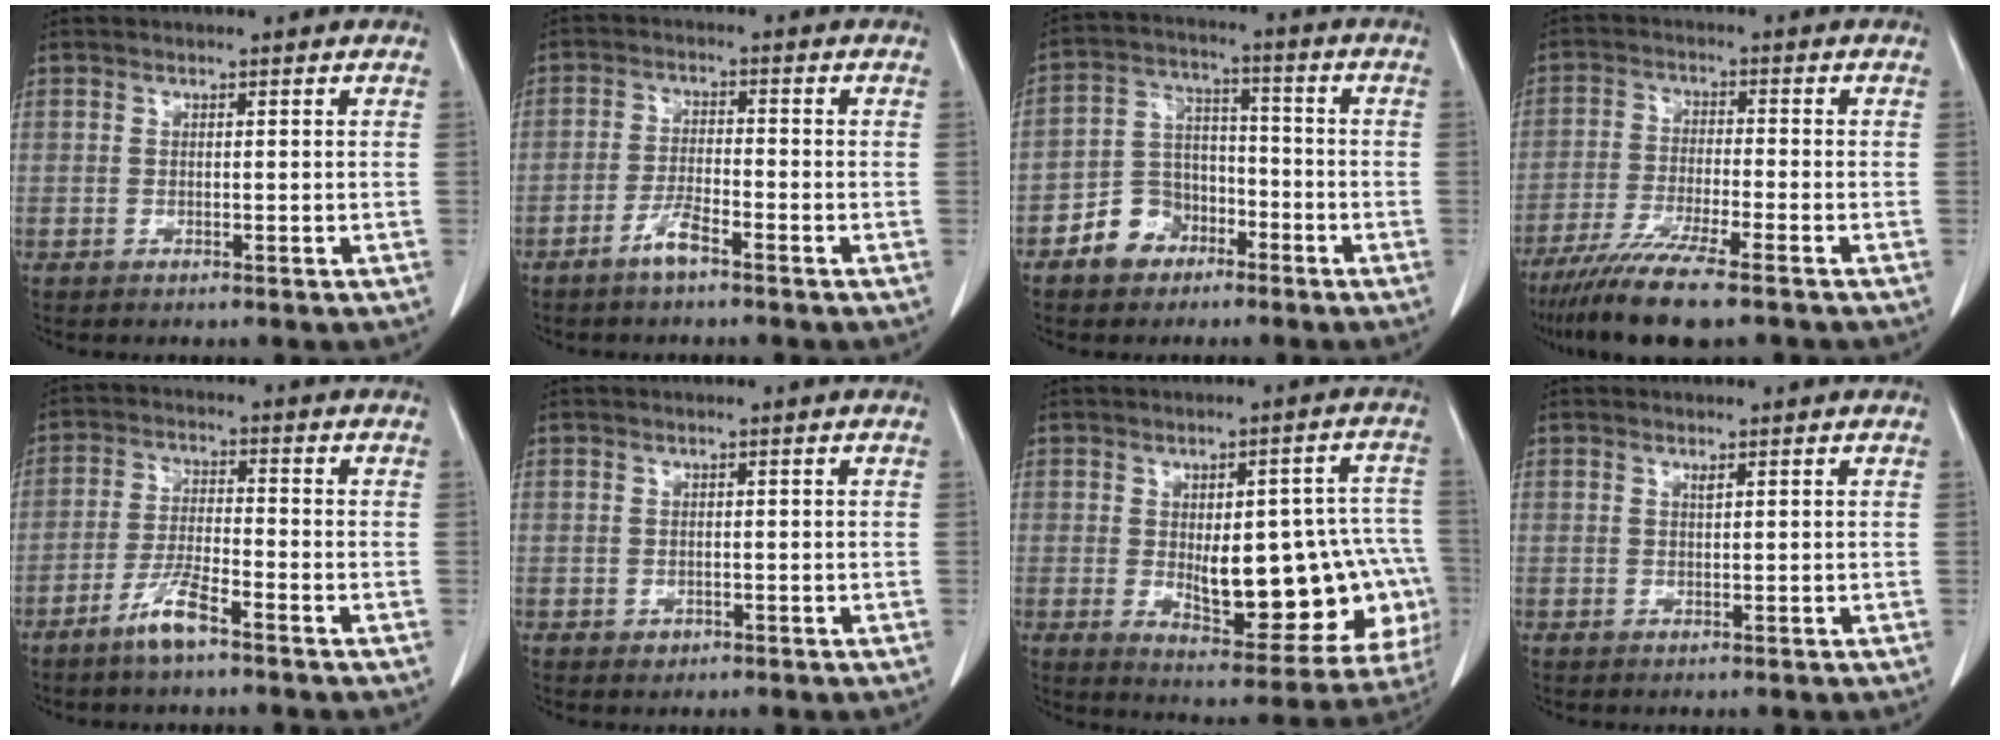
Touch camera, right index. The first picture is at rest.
{"total": 3.7, "force": [-2.7, 0.4, 2.5], "torque": [-0.053, -0.001, -0.054]}
{"total": 7.6, "force": [-4.3, 5.9, 2.2], "torque": [-0.049, 0.023, -0.072]}
{"total": 10.8, "force": [-8.2, 0.3, 6.9], "torque": [-0.120, -0.028, -0.138]}
{"total": 5.6, "force": [-3.9, 0.5, 4.0], "torque": [-0.085, -0.006, -0.079]}
{"total": 1.0, "force": [-0.3, 0.9, 0.3], "torque": [-0.004, 0.003, -0.001]}
{"total": 19.9, "force": [-2.6, 7.4, 18.3], "torque": [-0.174, 0.026, -0.003]}
{"total": 0.5, "force": [0.4, 0.0, 0.4], "torque": [-0.011, -0.003, 0.008]}